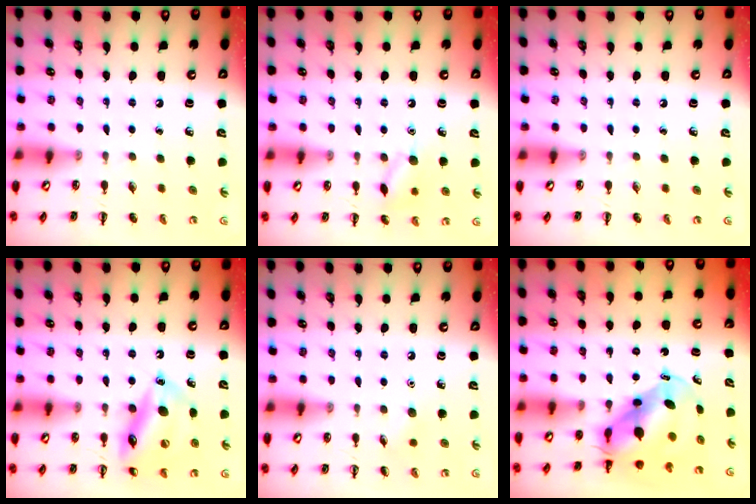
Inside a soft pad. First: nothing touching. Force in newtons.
{"total": 8.9, "press": 8.9, "slide": 0.7}
{"total": 0.0}
{"total": 16.3, "press": 16.2, "slide": 2.3}
{"total": 4.7, "press": 4.6, "slide": 1.0}
{"total": 7.3, "press": 7.0, "slide": 2.1}